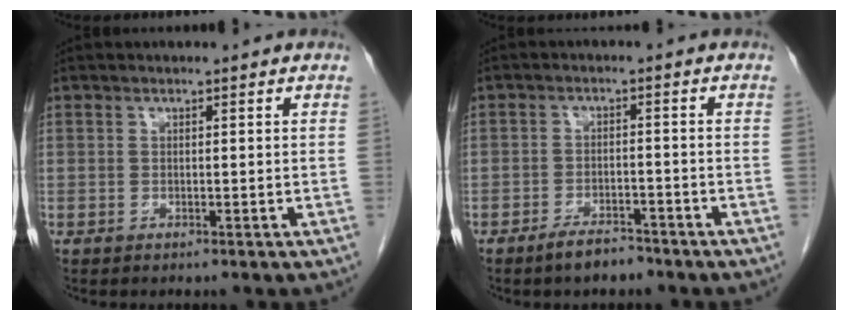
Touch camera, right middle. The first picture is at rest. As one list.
[{"total": 3.7, "force": [-3.1, 1.1, 1.7], "torque": [-0.040, -0.002, -0.050]}]